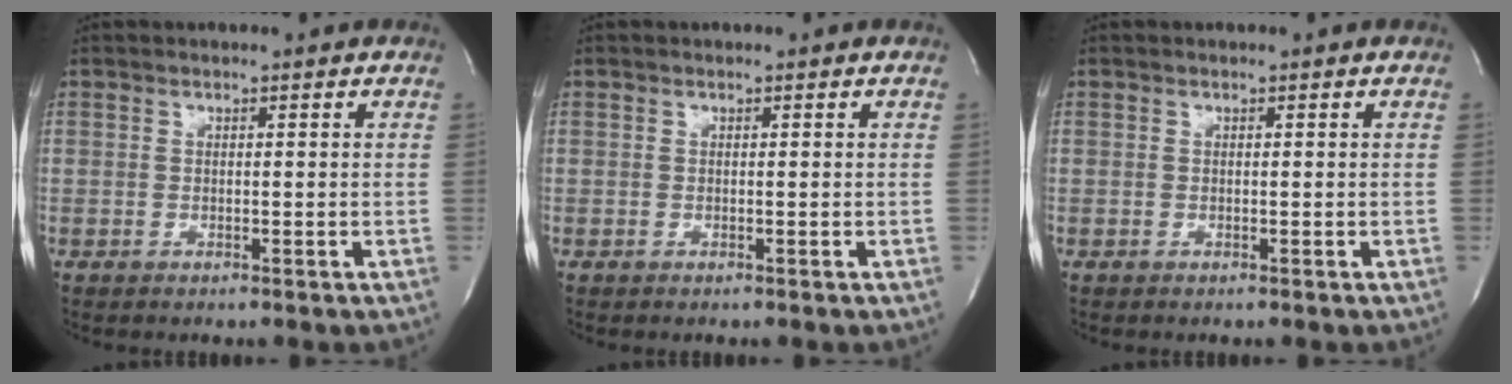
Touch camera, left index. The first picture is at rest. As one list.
[{"total": 0.0}, {"total": 0.0}]